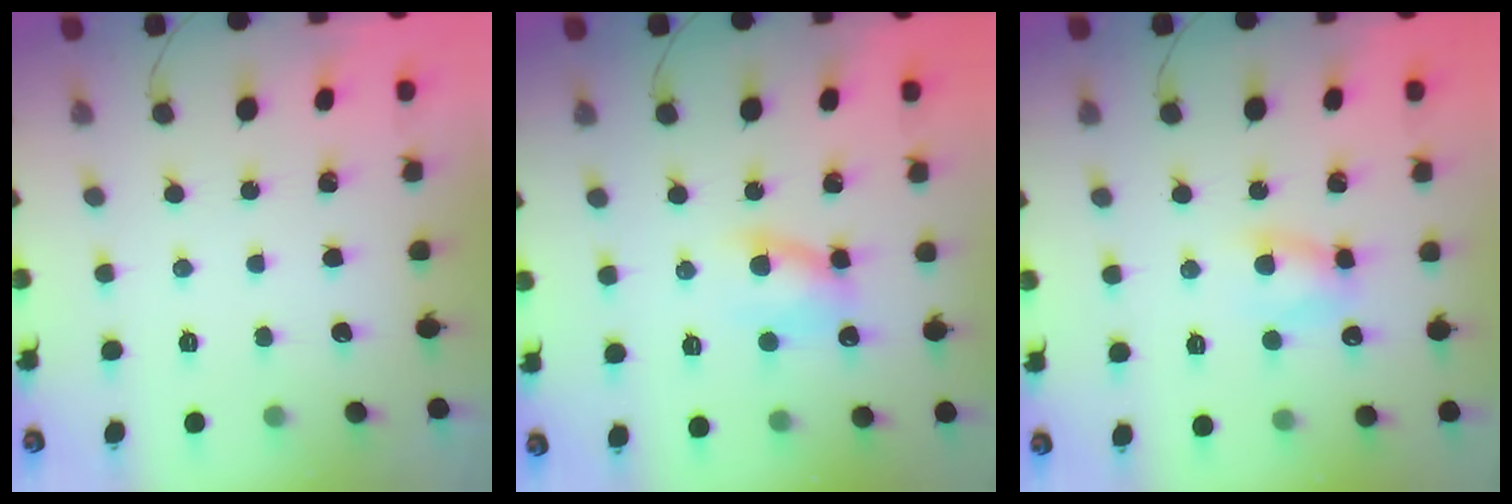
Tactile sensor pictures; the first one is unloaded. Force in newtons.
{"total": 7.6, "press": 7.5, "slide": 0.8}
{"total": 5.3, "press": 5.2, "slide": 1.2}